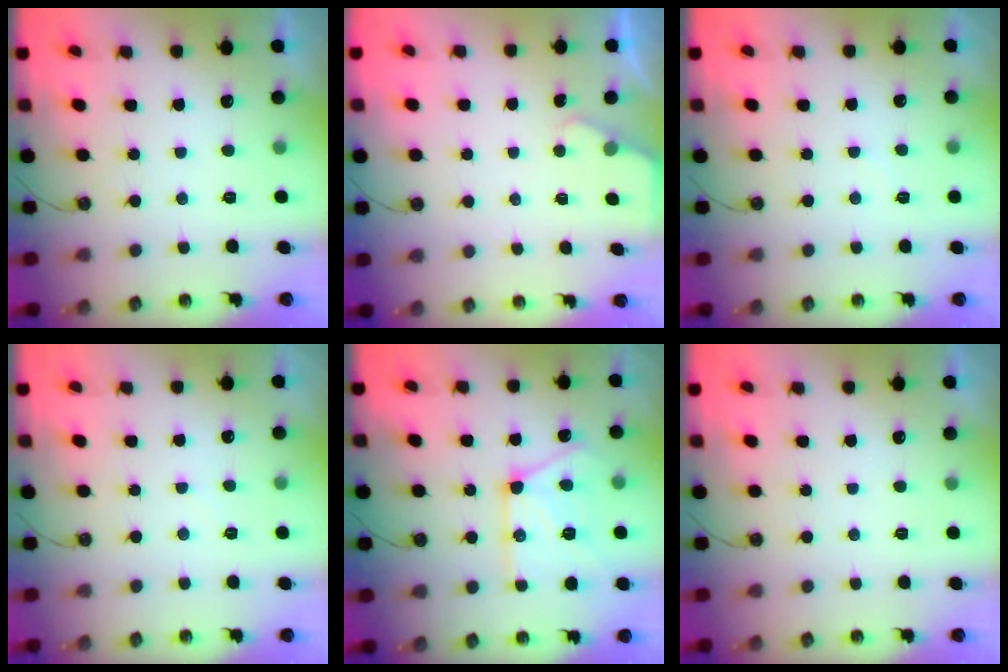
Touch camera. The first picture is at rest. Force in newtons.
{"total": 1.7, "press": 1.6, "slide": 0.2}
{"total": 3.0, "press": 2.9, "slide": 0.4}
{"total": 2.8, "press": 2.8, "slide": 0.5}
{"total": 16.7, "press": 16.6, "slide": 1.4}
{"total": 0.0}